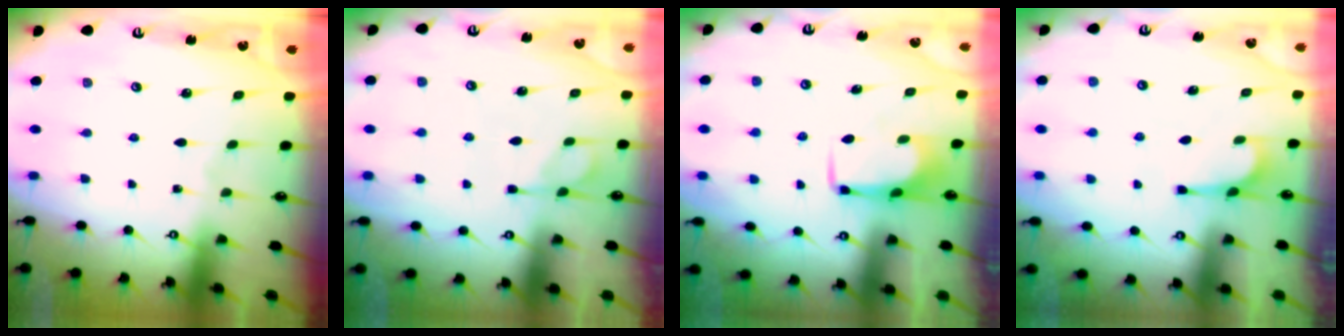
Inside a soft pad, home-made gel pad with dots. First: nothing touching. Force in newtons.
{"total": 1.1, "press": 0.0, "slide": 1.0}
{"total": 1.7, "press": 1.6, "slide": 0.5}
{"total": 2.0, "press": 1.9, "slide": 0.6}